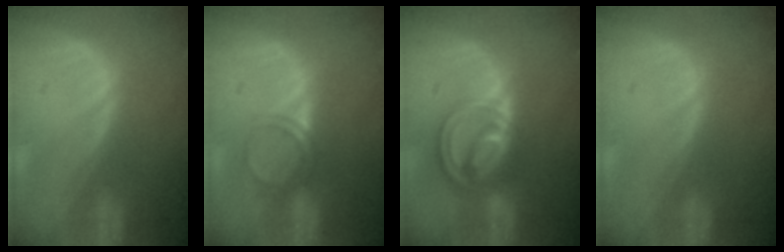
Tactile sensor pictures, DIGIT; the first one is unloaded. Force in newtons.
{"total": 2.9, "press": 2.6, "slide": 1.1}
{"total": 8.6, "press": 7.2, "slide": 4.7}
{"total": 0.0}